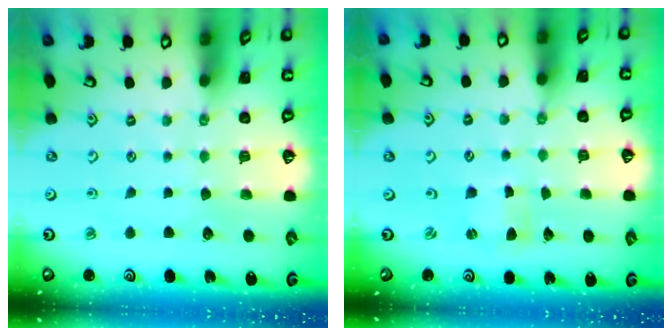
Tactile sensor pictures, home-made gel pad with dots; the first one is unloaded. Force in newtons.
{"total": 0.0}